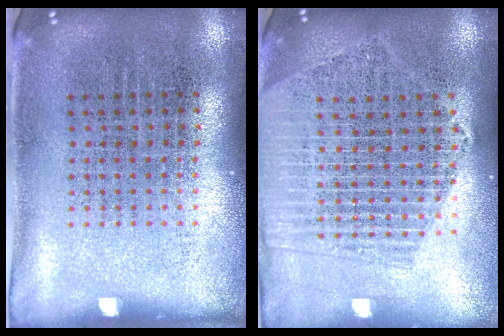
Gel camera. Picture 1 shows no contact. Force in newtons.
{"total": 2.0, "press": 1.8, "slide": 0.9}